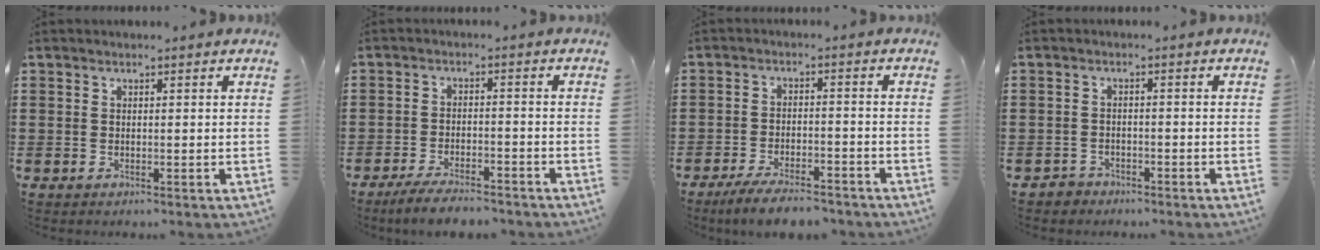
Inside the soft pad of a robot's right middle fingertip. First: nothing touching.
{"total": 4.4, "force": [-4.1, 0.5, 1.7], "torque": [-0.033, 0.001, -0.081]}
{"total": 5.2, "force": [-4.7, 0.6, 2.1], "torque": [-0.039, 0.000, -0.091]}
{"total": 1.7, "force": [-1.6, 0.7, -0.2], "torque": [-0.003, 0.003, -0.037]}